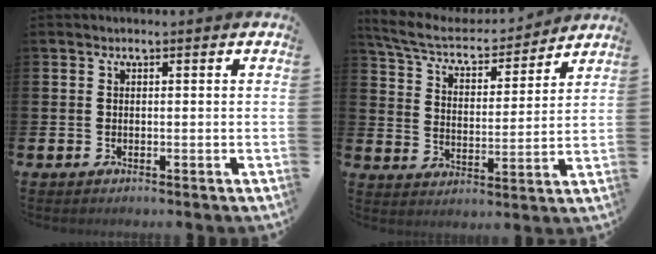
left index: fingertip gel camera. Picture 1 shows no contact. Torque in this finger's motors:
{"motor_torque": [0.91, -1.23, 0.28, 0.07]}